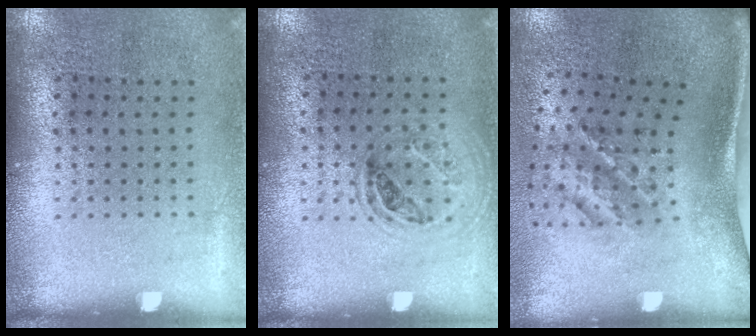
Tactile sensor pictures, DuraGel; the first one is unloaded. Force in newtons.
{"total": 1.1, "press": 1.0, "slide": 0.5}
{"total": 2.1, "press": 1.3, "slide": 1.7}